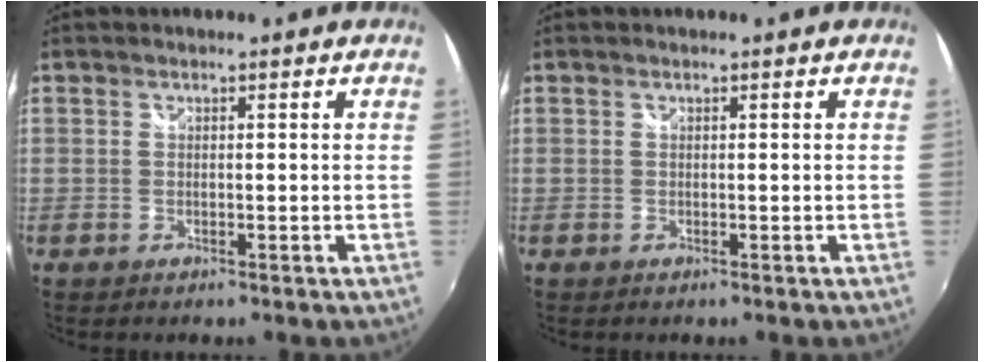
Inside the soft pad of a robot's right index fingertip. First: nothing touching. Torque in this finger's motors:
{"motor_torque": [-0.01, -0.01, 0.00, 0.00]}